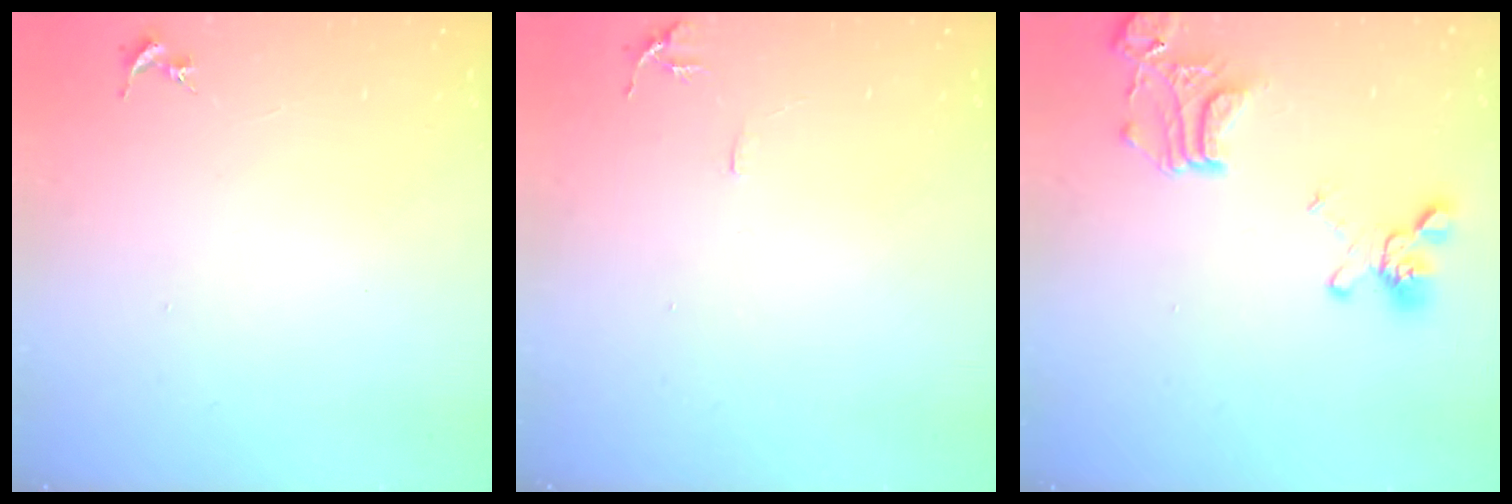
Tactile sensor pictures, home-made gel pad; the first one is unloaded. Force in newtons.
{"total": 6.0, "press": 5.9, "slide": 0.7}
{"total": 18.3, "press": 18.2, "slide": 1.7}